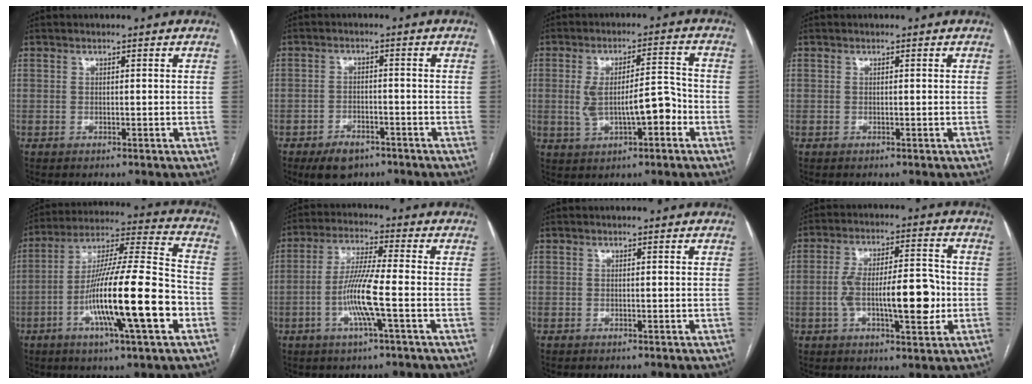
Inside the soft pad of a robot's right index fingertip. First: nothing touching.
{"total": 5.5, "force": [-3.8, 3.0, 2.5], "torque": [-0.044, 0.000, -0.055]}
{"total": 8.4, "force": [-1.7, 2.8, 7.8], "torque": [-0.136, 0.023, -0.019]}
{"total": 0.0}
{"total": 20.0, "force": [-6.3, 1.3, 19.0], "torque": [-0.325, -0.007, -0.105]}
{"total": 9.1, "force": [-2.5, 0.0, 8.8], "torque": [-0.174, -0.004, -0.053]}
{"total": 0.0}
{"total": 13.1, "force": [-2.0, 3.7, 12.4], "torque": [-0.205, 0.020, -0.028]}